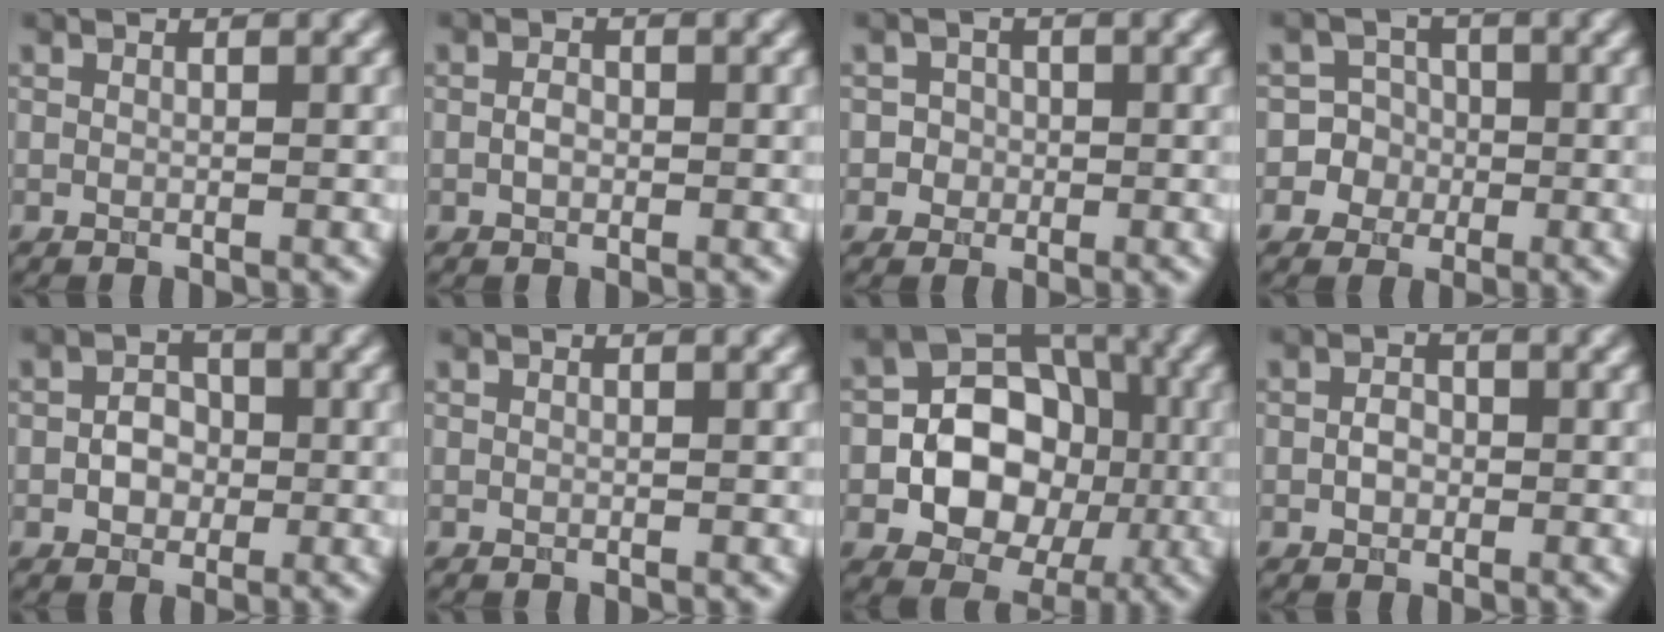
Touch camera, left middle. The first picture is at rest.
{"total": 1.3, "force": [-0.2, 0.9, 0.9], "torque": [-0.019, 0.001, -0.006]}
{"total": 1.7, "force": [-0.3, 1.7, 0.2], "torque": [0.022, -0.001, -0.010]}
{"total": 5.5, "force": [-1.4, 5.3, 0.3], "torque": [0.016, 0.017, -0.041]}
{"total": 2.8, "force": [-0.4, 2.2, 1.6], "torque": [-0.023, 0.002, -0.012]}
{"total": 0.0}
{"total": 8.9, "force": [-1.3, 6.9, 5.4], "torque": [-0.054, 0.008, -0.037]}
{"total": 1.7, "force": [-0.2, 1.3, 1.1], "torque": [-0.021, 0.000, -0.008]}